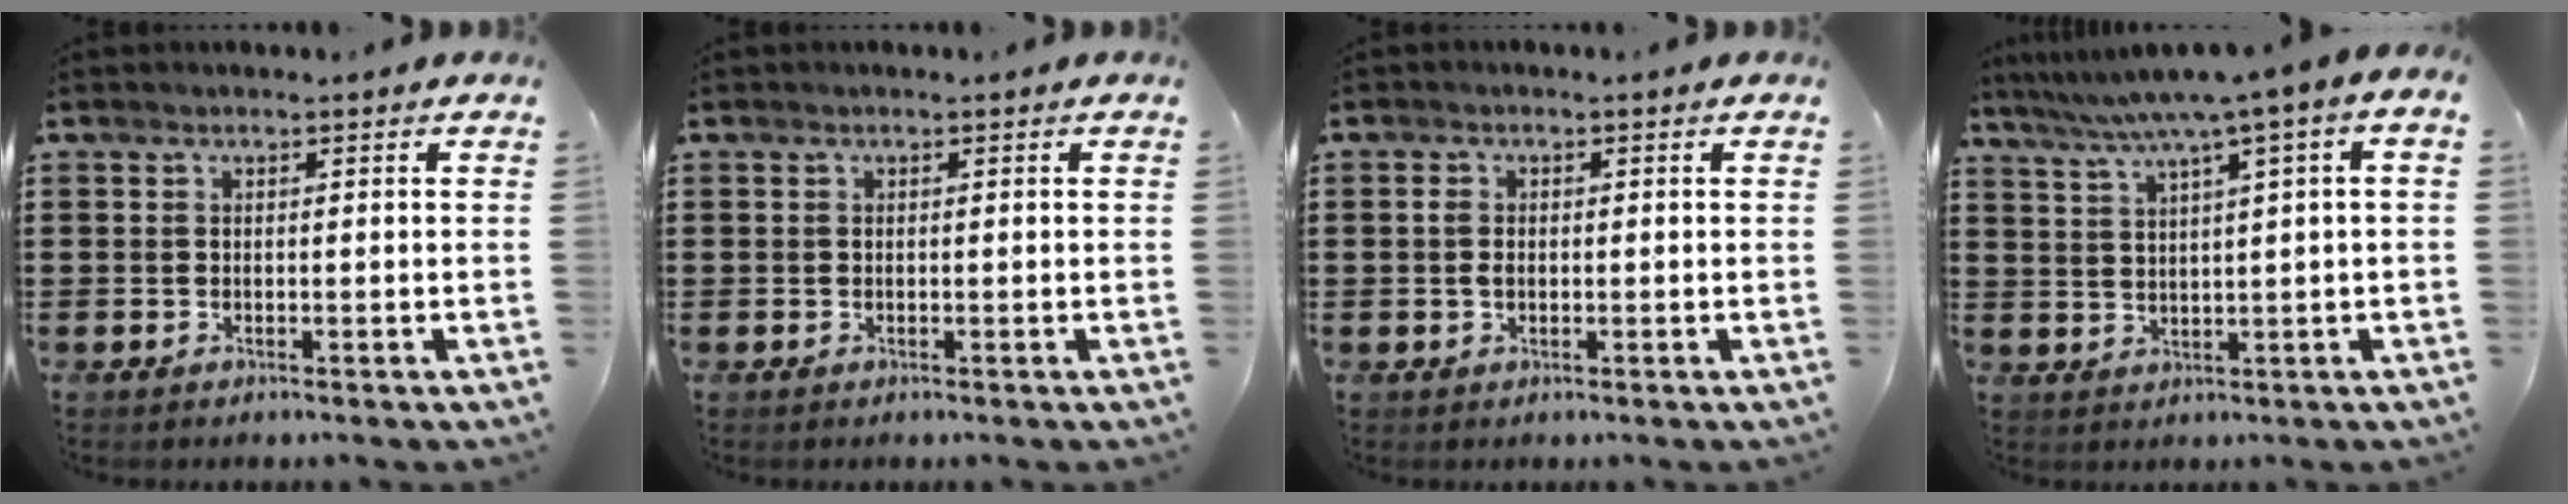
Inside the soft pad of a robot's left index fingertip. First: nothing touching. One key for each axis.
{"total": 0.0}
{"total": 1.8, "fx": -0.2, "fy": 1.2, "fz": 1.3, "tx": -0.035, "ty": 0.003, "tz": -0.007}
{"total": 5.0, "fx": 2.5, "fy": -0.1, "fz": 4.3, "tx": -0.093, "ty": -0.017, "tz": 0.035}